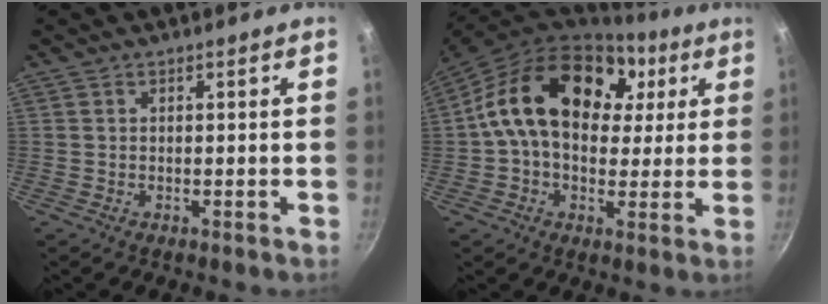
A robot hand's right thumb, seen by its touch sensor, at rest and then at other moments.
{"total": 21.8, "force": [5.5, 15.2, 14.7], "torque": [-0.229, 0.017, 0.076]}